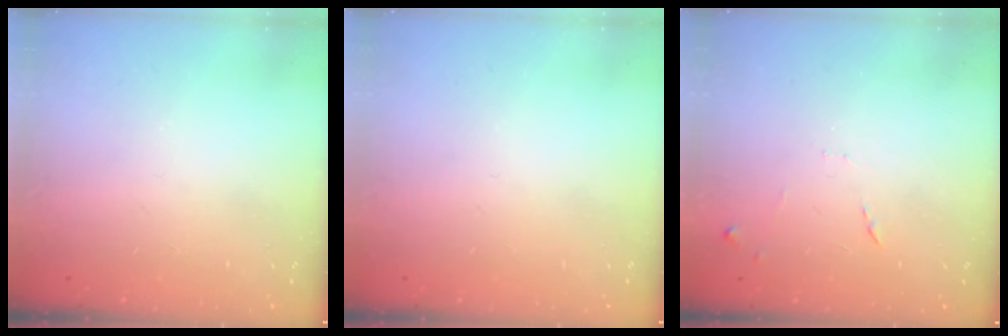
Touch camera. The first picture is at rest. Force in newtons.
{"total": 0.0}
{"total": 7.5, "press": 7.5, "slide": 0.6}